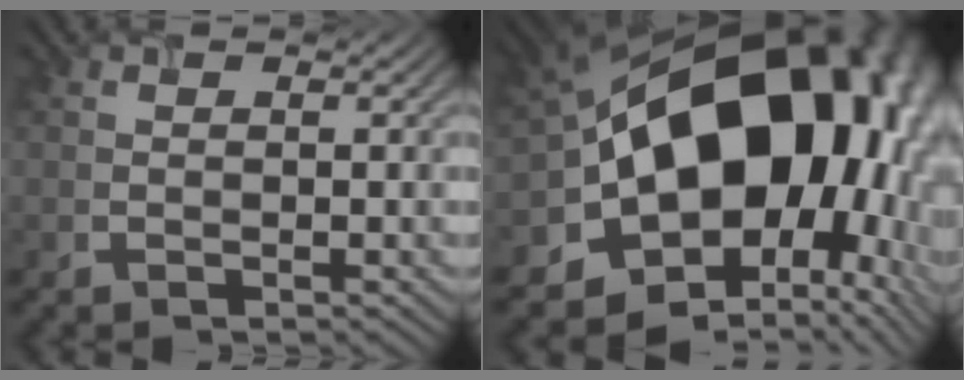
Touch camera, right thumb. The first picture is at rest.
{"total": 21.0, "force": [-0.6, 15.4, 14.2], "torque": [-0.224, -0.038, 0.026]}